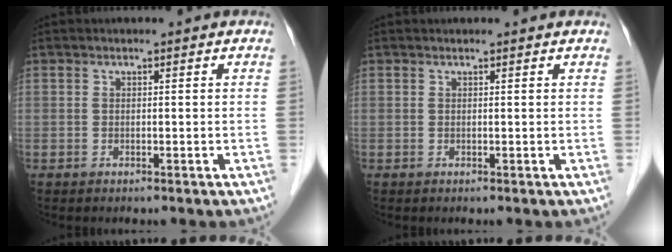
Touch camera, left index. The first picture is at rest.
{"total": 1.5, "force": [1.4, 0.1, 0.3], "torque": [-0.012, 0.013, 0.016]}